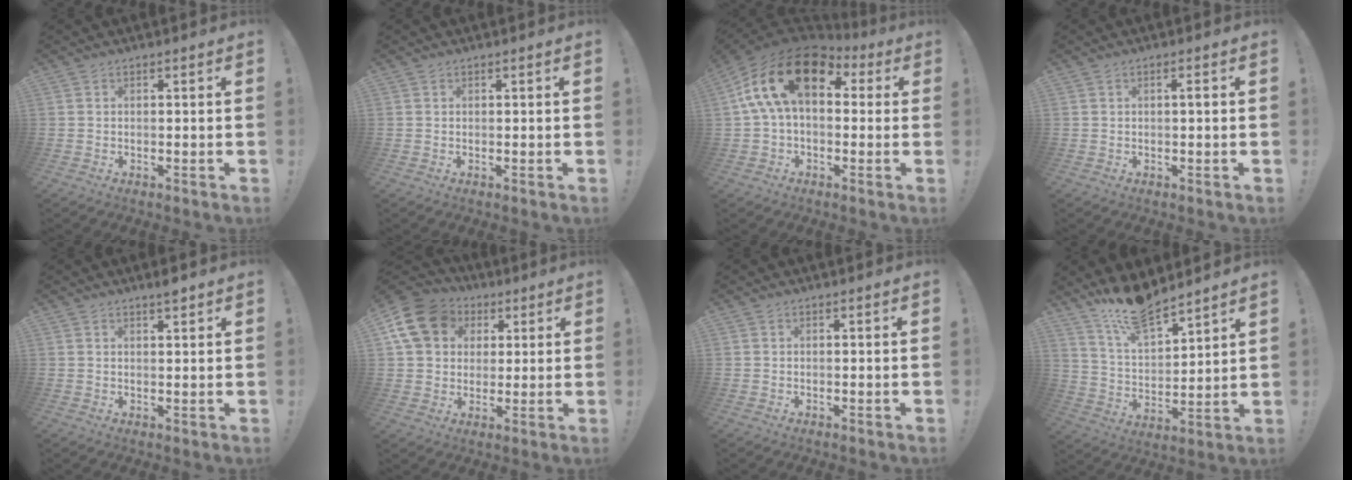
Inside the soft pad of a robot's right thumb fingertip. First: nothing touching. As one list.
[{"total": 0.0}, {"total": 19.9, "force": [6.0, 10.9, 15.5], "torque": [-0.280, -0.003, 0.110]}, {"total": 1.2, "force": [-0.1, 0.0, 1.2], "torque": [-0.021, 0.001, -0.005]}, {"total": 2.1, "force": [1.8, 0.0, 1.2], "torque": [-0.013, -0.013, 0.028]}, {"total": 15.5, "force": [5.4, 12.5, 7.4], "torque": [-0.117, -0.016, 0.109]}, {"total": 0.0}, {"total": 14.1, "force": [12.2, 3.6, 6.0], "torque": [-0.125, -0.084, 0.219]}]